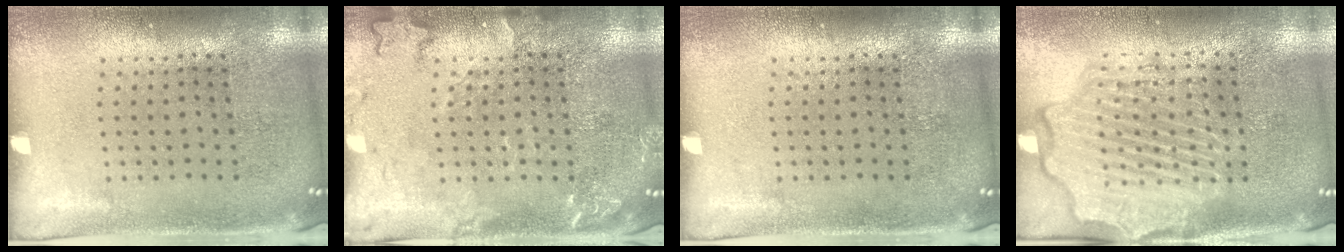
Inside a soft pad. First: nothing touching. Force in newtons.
{"total": 2.5, "press": 2.5, "slide": 0.4}
{"total": 0.0}
{"total": 4.4, "press": 4.3, "slide": 0.5}